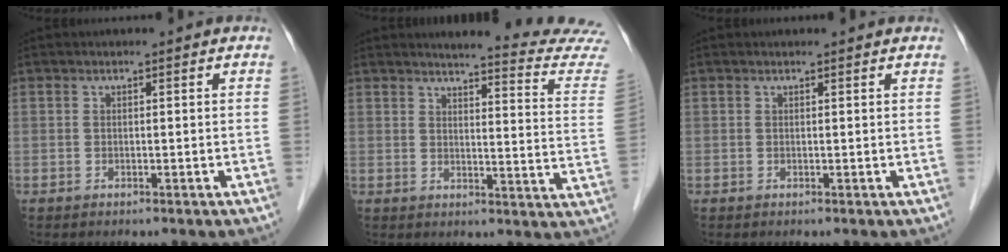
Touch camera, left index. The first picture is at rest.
{"total": 16.5, "force": [16.1, -1.4, 3.5], "torque": [-0.037, -0.137, 0.159]}
{"total": 1.1, "force": [1.0, 0.1, 0.2], "torque": [-0.010, 0.005, 0.009]}